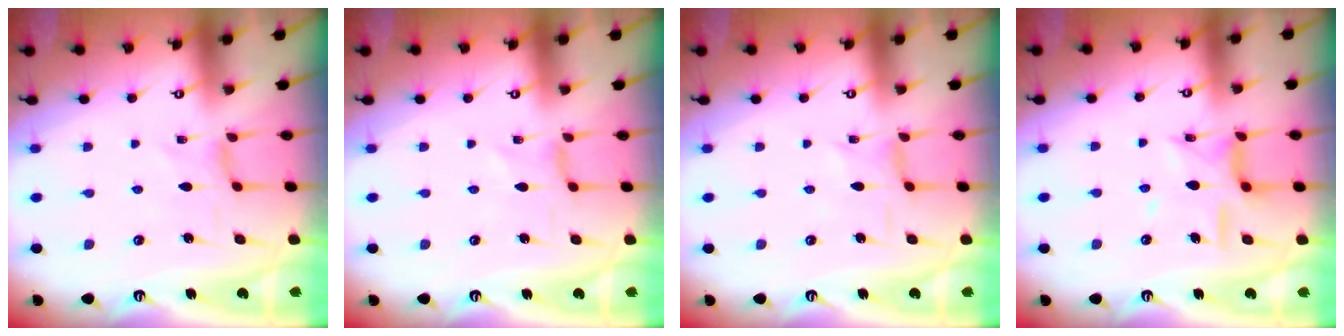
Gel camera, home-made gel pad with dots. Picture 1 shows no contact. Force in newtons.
{"total": 0.0}
{"total": 0.8, "press": 0.8, "slide": 0.3}
{"total": 10.8, "press": 10.7, "slide": 0.9}